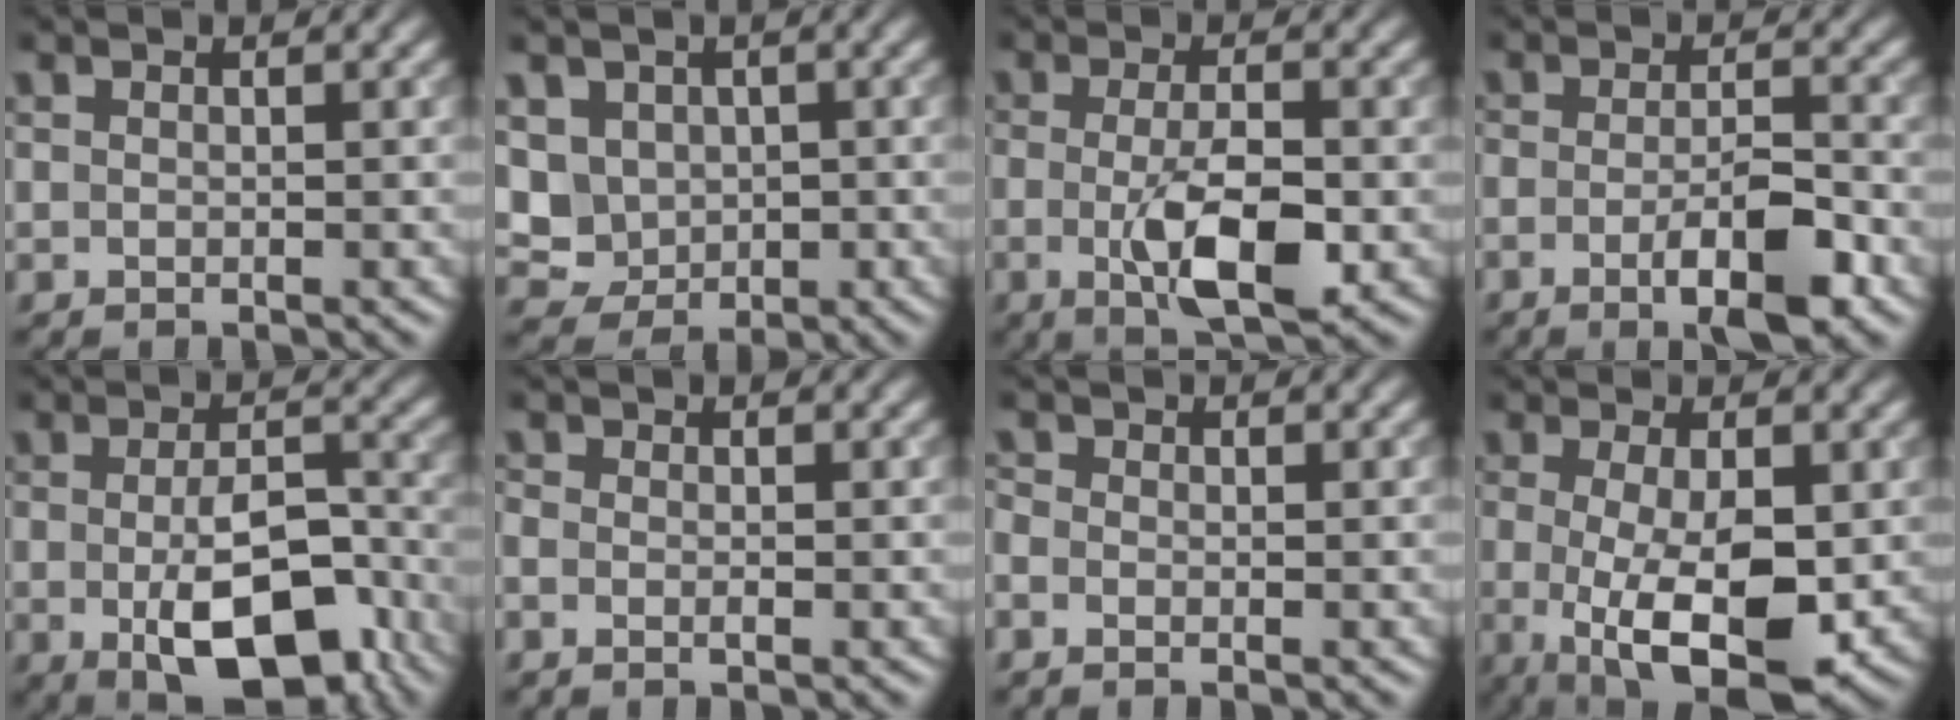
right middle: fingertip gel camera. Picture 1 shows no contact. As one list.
[{"total": 4.7, "force": [0.7, 4.1, 2.1], "torque": [-0.051, -0.002, 0.012]}, {"total": 6.1, "force": [-1.4, 1.9, 5.6], "torque": [-0.106, -0.012, -0.024]}, {"total": 5.5, "force": [-2.5, 1.3, 4.7], "torque": [-0.081, -0.002, -0.041]}, {"total": 9.5, "force": [-3.2, 4.6, 7.6], "torque": [-0.127, -0.015, -0.042]}, {"total": 0.8, "force": [-0.3, 0.3, 0.7], "torque": [-0.017, -0.004, -0.010]}, {"total": 0.9, "force": [-0.4, 0.6, 0.6], "torque": [-0.020, -0.005, -0.013]}, {"total": 8.3, "force": [-1.5, 3.0, 7.7], "torque": [-0.139, -0.021, -0.016]}]